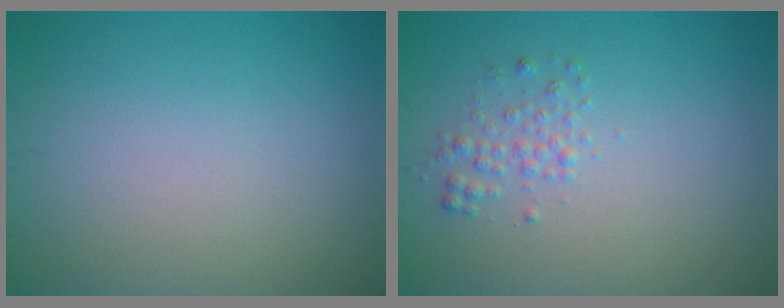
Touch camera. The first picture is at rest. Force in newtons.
{"total": 1.5, "press": 1.5, "slide": 0.1}